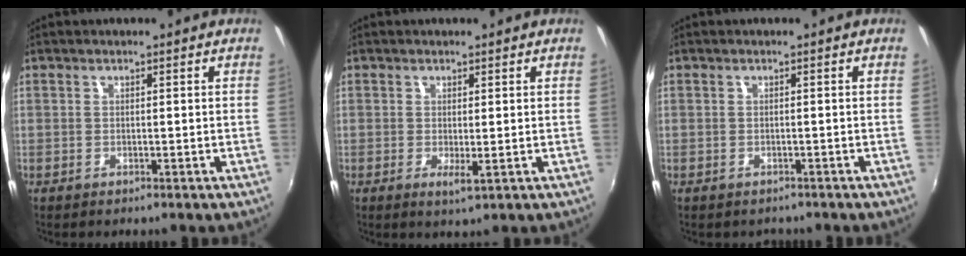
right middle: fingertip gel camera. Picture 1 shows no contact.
{"total": 1.9, "force": [0.0, 0.0, 1.9], "torque": [-0.035, -0.006, 0.000]}
{"total": 1.4, "force": [-1.2, 0.8, 0.2], "torque": [-0.008, -0.004, -0.014]}